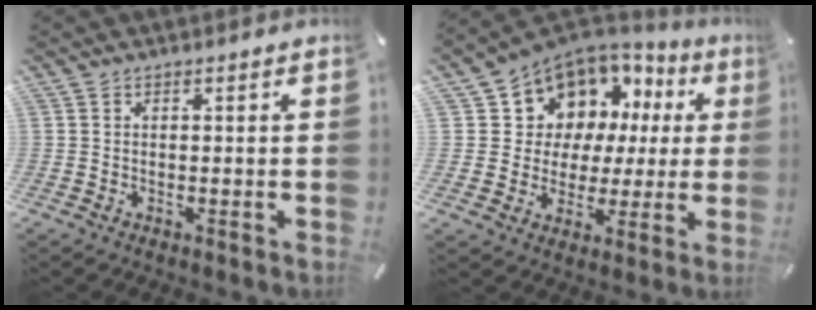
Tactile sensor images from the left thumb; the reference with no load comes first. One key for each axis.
{"total": 10.5, "fx": 6.1, "fy": 8.4, "fz": 1.7, "tx": -0.053, "ty": -0.058, "tz": 0.116}